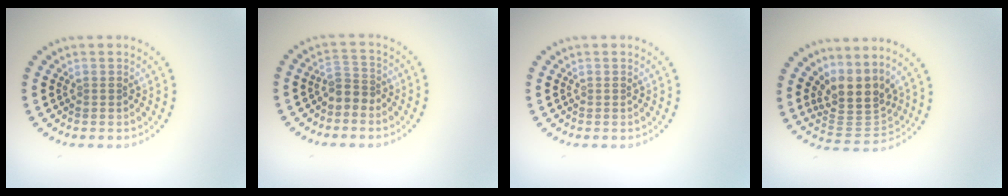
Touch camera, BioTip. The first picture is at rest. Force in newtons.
{"total": 2.1, "press": 1.7, "slide": 1.2}
{"total": 0.0}
{"total": 4.1, "press": 3.1, "slide": 2.7}